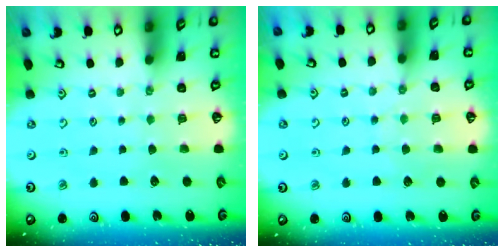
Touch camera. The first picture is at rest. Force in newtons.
{"total": 4.7, "press": 4.7, "slide": 0.6}